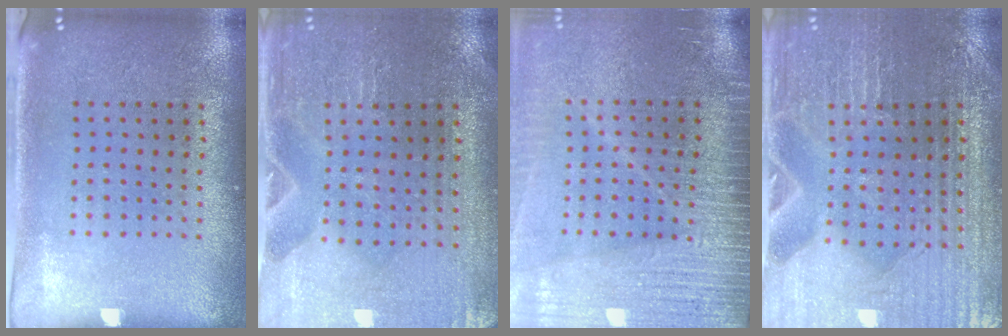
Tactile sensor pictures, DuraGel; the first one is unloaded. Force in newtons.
{"total": 0.6, "press": 0.6, "slide": 0.0}
{"total": 4.0, "press": 3.5, "slide": 2.0}
{"total": 2.5, "press": 2.4, "slide": 0.4}